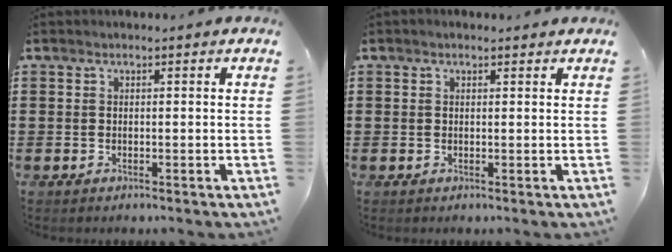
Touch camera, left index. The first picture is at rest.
{"total": 0.7, "force": [0.4, 0.2, 0.5], "torque": [-0.009, 0.003, 0.008]}